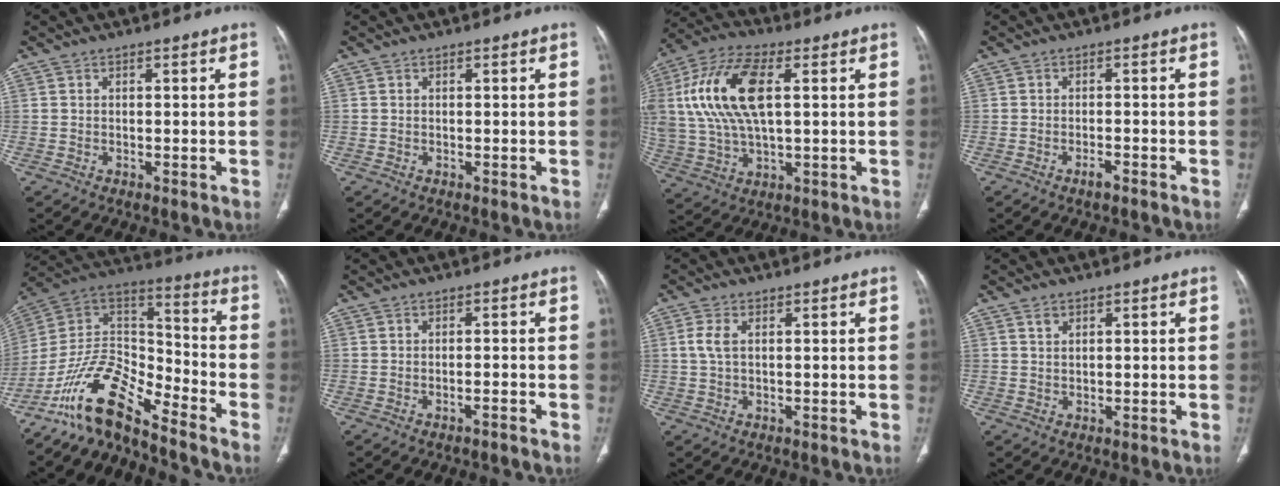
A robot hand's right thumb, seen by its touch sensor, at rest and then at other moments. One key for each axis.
{"total": 0.0}
{"total": 18.4, "fx": 3.9, "fy": 8.7, "fz": 15.7, "tx": -0.339, "ty": 0.013, "tz": 0.071}
{"total": 1.7, "fx": -1.3, "fy": 0.4, "fz": 1.0, "tx": -0.025, "ty": 0.006, "tz": -0.021}
{"total": 15.0, "fx": -12.3, "fy": 4.5, "fz": 7.3, "tx": -0.126, "ty": 0.102, "tz": -0.237}
{"total": 1.2, "fx": -1.0, "fy": 0.1, "fz": 0.6, "tx": -0.020, "ty": 0.011, "tz": -0.012}
{"total": 3.1, "fx": 0.8, "fy": 1.4, "fz": 2.7, "tx": -0.073, "ty": 0.007, "tz": 0.019}
{"total": 1.6, "fx": 1.0, "fy": 1.0, "fz": 0.7, "tx": -0.010, "ty": -0.005, "tz": 0.020}